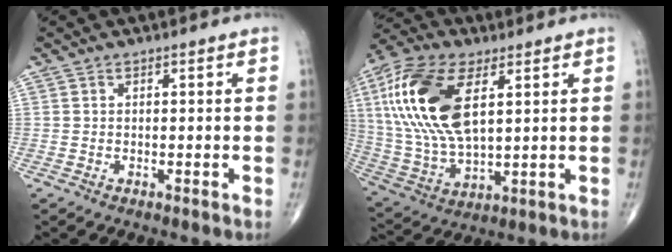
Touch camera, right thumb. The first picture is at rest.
{"total": 20.8, "force": [6.1, 10.2, 17.1], "torque": [-0.360, -0.010, 0.113]}